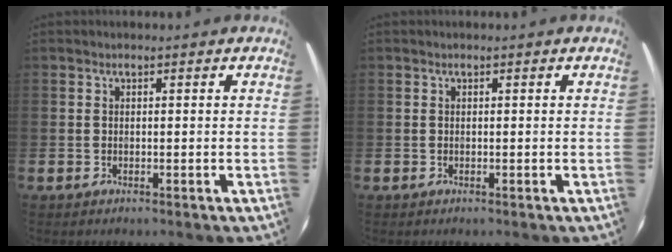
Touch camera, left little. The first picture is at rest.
{"total": 0.0}